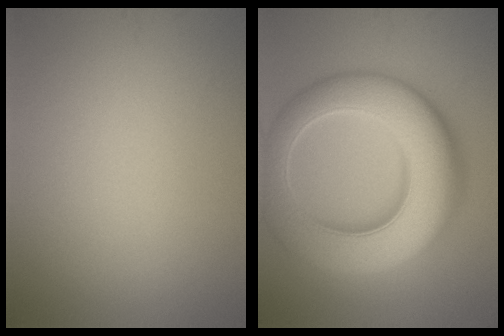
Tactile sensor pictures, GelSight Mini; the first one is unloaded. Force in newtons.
{"total": 12.6, "press": 12.6, "slide": 0.4}